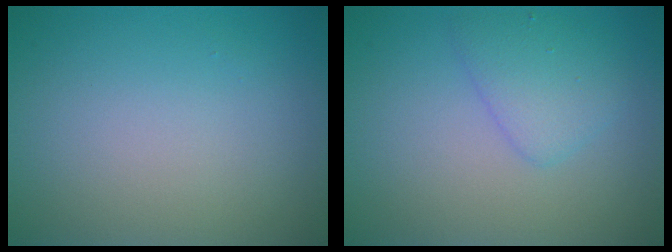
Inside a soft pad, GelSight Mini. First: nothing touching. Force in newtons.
{"total": 2.6, "press": 2.6, "slide": 0.1}